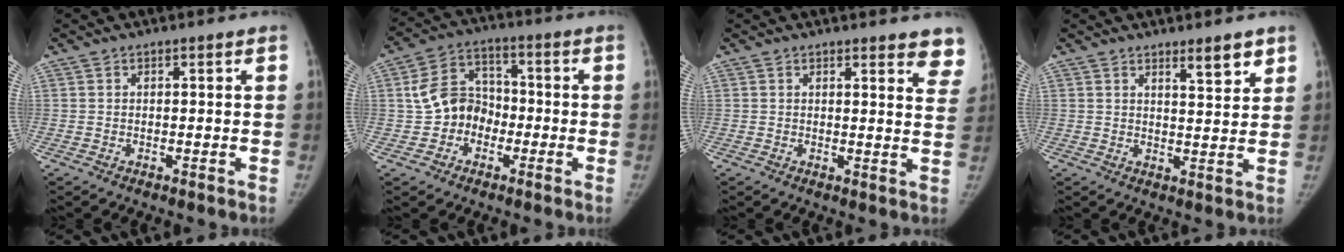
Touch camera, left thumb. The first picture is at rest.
{"total": 9.3, "force": [-1.9, 7.8, 4.6], "torque": [-0.051, 0.035, -0.045]}
{"total": 8.0, "force": [6.9, 2.1, 3.4], "torque": [-0.002, -0.036, 0.055]}
{"total": 4.9, "force": [3.5, 1.1, 3.2], "torque": [-0.037, -0.028, 0.051]}